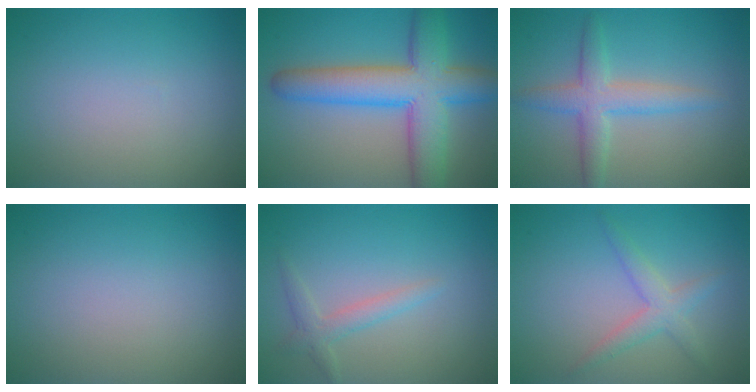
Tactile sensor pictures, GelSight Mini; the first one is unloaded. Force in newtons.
{"total": 9.2, "press": 9.2, "slide": 0.3}
{"total": 3.7, "press": 3.7, "slide": 0.1}
{"total": 0.0}
{"total": 1.9, "press": 1.9, "slide": 0.1}
{"total": 2.4, "press": 2.4, "slide": 0.1}